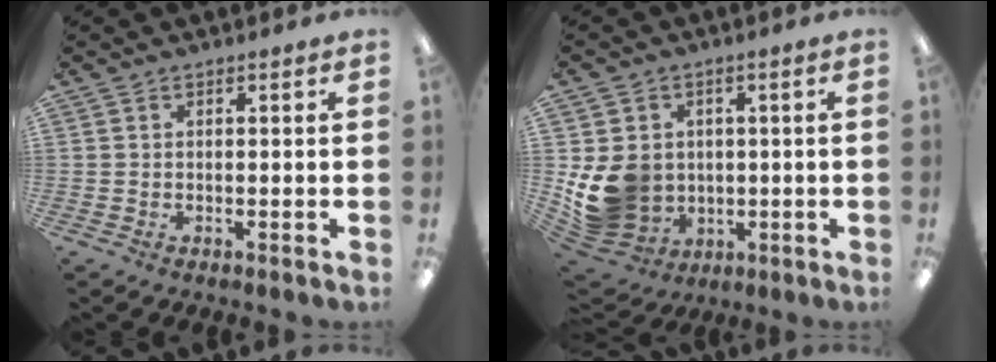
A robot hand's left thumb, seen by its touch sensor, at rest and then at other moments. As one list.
[{"total": 12.4, "force": [-0.6, 11.1, 5.6], "torque": [-0.140, -0.005, -0.003]}]